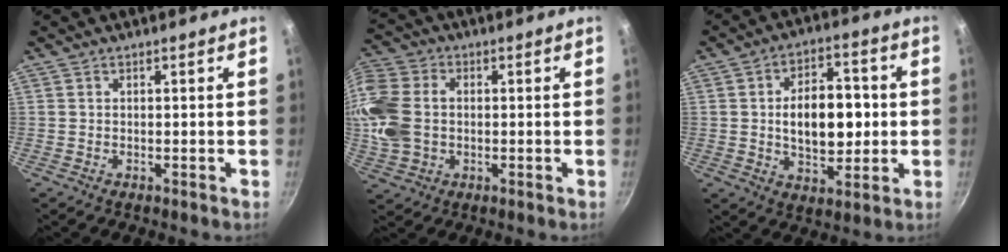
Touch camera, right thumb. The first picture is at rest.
{"total": 16.6, "force": [0.5, 12.4, 11.1], "torque": [-0.284, 0.017, 0.011]}
{"total": 13.5, "force": [0.3, 7.9, 10.9], "torque": [-0.136, 0.011, 0.008]}